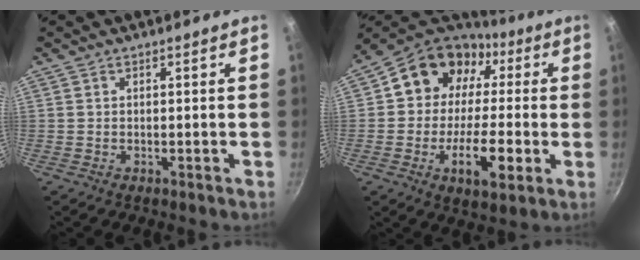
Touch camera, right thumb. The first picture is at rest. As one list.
[{"total": 18.0, "force": [-0.4, 13.3, 12.1], "torque": [-0.162, 0.038, -0.014]}]